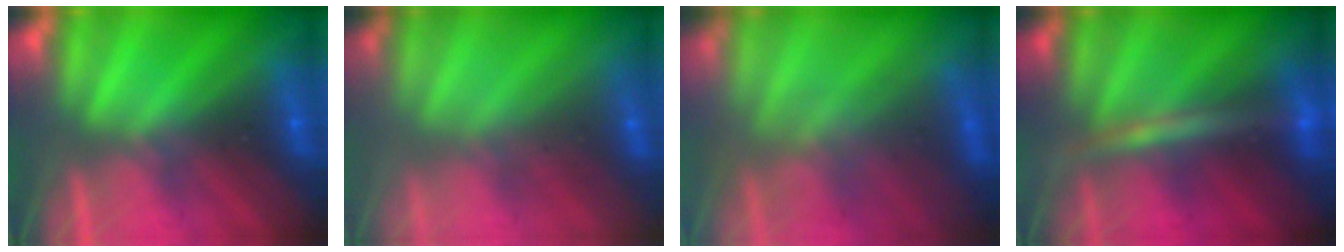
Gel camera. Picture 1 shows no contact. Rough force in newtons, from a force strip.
{"total": 2.5}
{"total": 3.2}
{"total": 2.6}